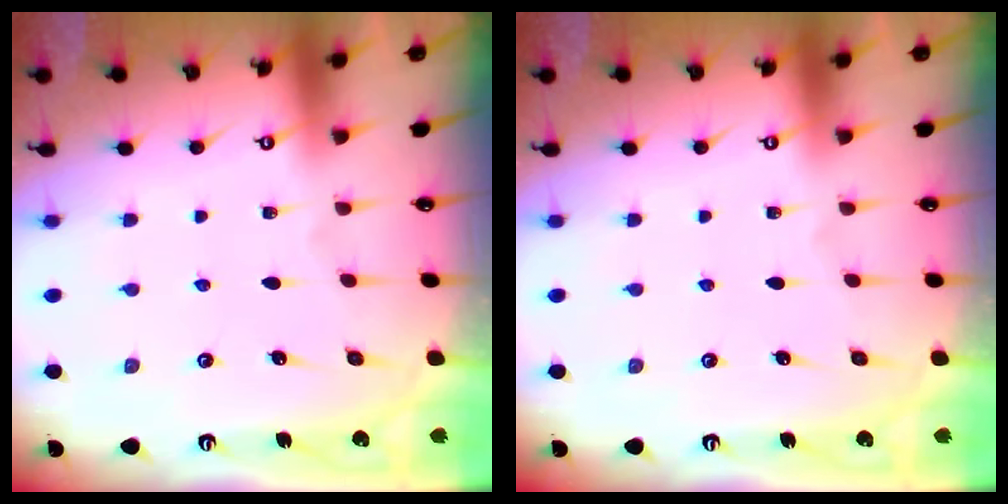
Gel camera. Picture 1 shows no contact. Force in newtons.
{"total": 0.0}